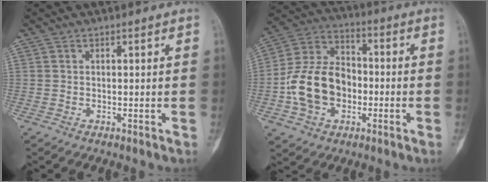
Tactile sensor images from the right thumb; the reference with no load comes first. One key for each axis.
{"total": 15.5, "fx": -3.1, "fy": 11.4, "fz": 10.0, "tx": -0.163, "ty": 0.037, "tz": -0.058}